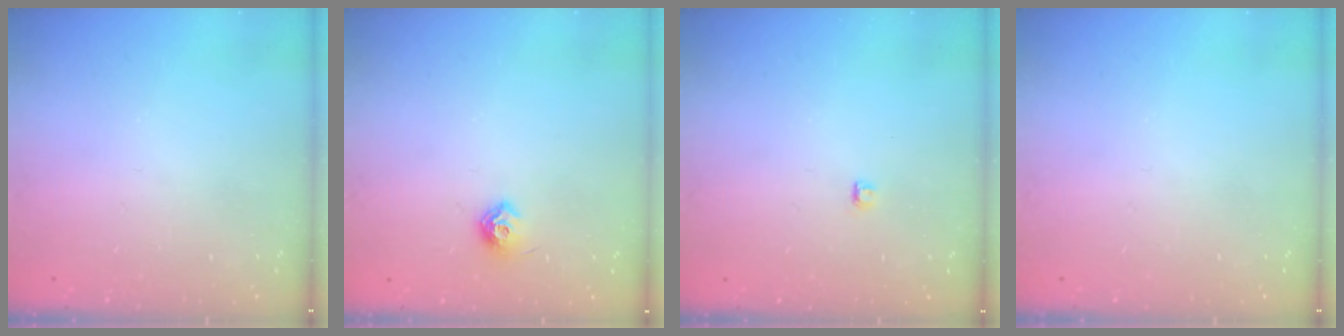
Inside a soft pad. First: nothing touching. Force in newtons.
{"total": 7.9, "press": 7.8, "slide": 0.9}
{"total": 2.8, "press": 2.7, "slide": 0.3}
{"total": 0.0}